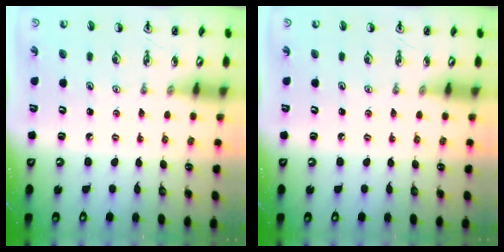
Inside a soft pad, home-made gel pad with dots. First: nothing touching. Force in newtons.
{"total": 0.0}